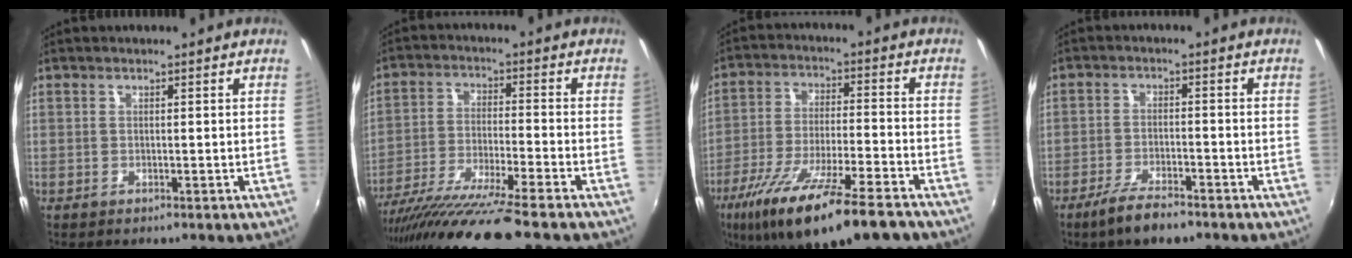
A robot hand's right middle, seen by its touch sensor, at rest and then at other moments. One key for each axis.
{"total": 15.2, "fx": -12.7, "fy": -1.2, "fz": 8.2, "tx": -0.162, "ty": -0.042, "tz": -0.222}
{"total": 20.1, "fx": -13.9, "fy": 3.4, "fz": 14.0, "tx": -0.260, "ty": -0.047, "tz": -0.234}
{"total": 6.5, "fx": -5.0, "fy": 1.5, "fz": 4.0, "tx": -0.097, "ty": -0.009, "tz": -0.089}